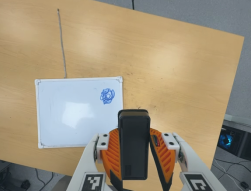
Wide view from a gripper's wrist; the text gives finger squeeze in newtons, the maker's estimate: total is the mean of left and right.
{"total": 4.6, "left": 3.7, "right": 5.5}